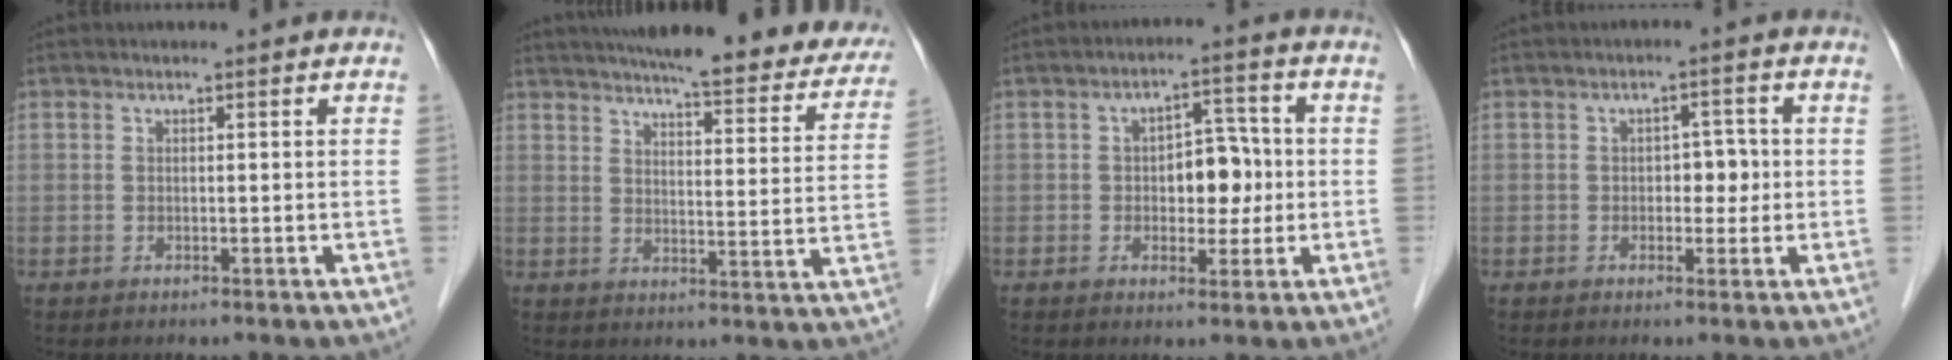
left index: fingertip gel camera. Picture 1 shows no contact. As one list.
[{"total": 25.4, "force": [21.7, 5.0, 12.4], "torque": [-0.167, -0.021, 0.254]}, {"total": 6.1, "force": [-0.3, 3.6, 5.0], "torque": [-0.072, 0.018, -0.002]}, {"total": 3.2, "force": [-0.2, 2.0, 2.5], "torque": [-0.027, 0.008, -0.004]}]